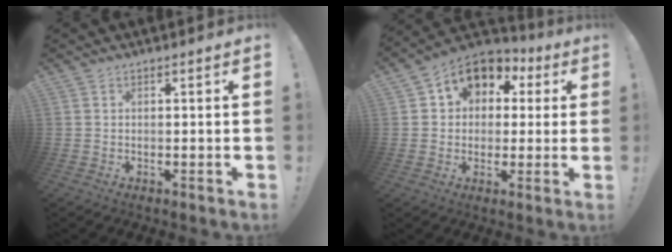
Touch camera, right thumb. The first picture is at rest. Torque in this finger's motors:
{"motor_torque": [0.22, -0.02, -0.12, 0.18, 0.24]}